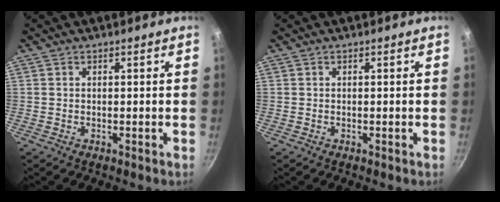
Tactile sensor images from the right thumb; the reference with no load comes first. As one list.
[{"total": 0.0}]